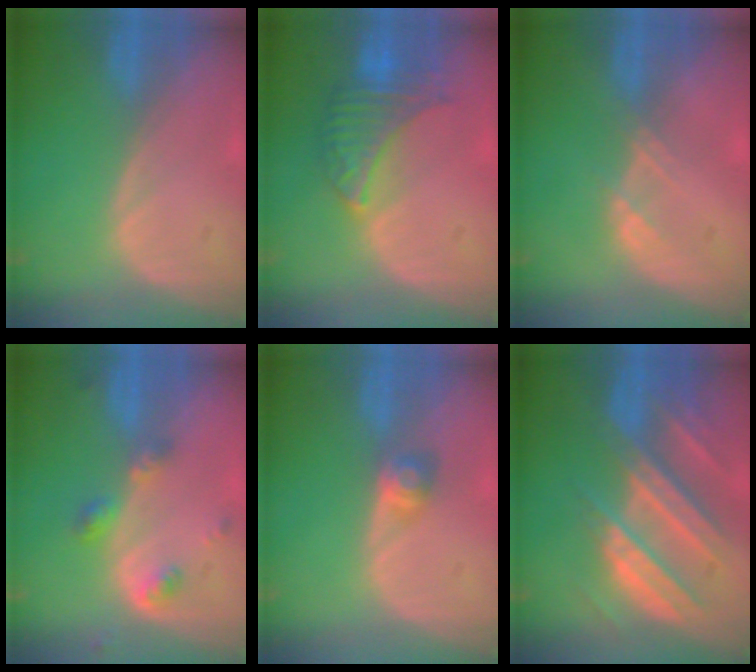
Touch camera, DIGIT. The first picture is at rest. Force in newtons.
{"total": 6.7, "press": 6.6, "slide": 0.8}
{"total": 1.5, "press": 1.4, "slide": 0.2}
{"total": 4.6, "press": 4.2, "slide": 2.0}
{"total": 2.7, "press": 2.5, "slide": 1.1}
{"total": 10.6, "press": 9.4, "slide": 5.0}